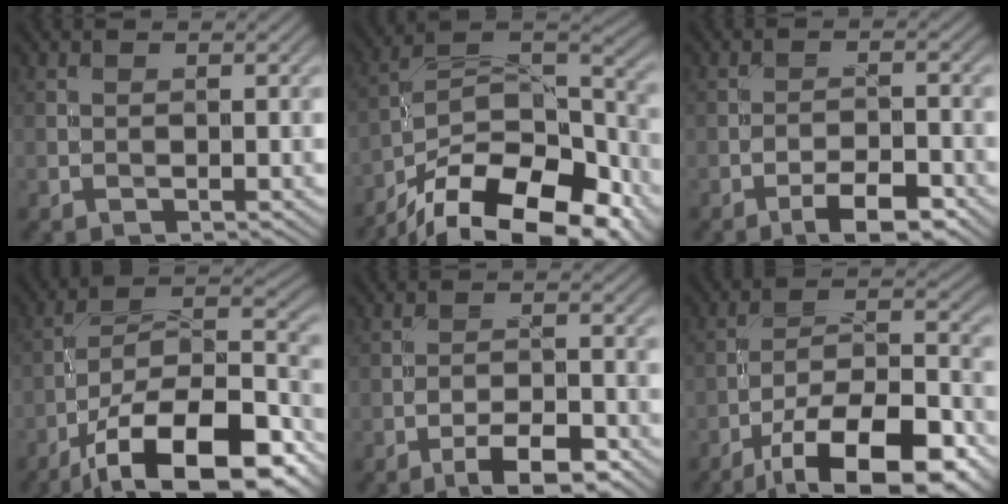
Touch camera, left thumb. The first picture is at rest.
{"total": 18.6, "force": [-13.0, 7.7, 10.8], "torque": [-0.184, -0.030, -0.193]}
{"total": 5.3, "force": [-3.5, 1.6, 3.7], "torque": [-0.059, 0.009, -0.057]}
{"total": 17.8, "force": [-11.2, 6.8, 12.1], "torque": [-0.192, -0.012, -0.188]}
{"total": 5.9, "force": [-3.9, 1.8, 4.1], "torque": [-0.065, 0.007, -0.063]}
{"total": 16.1, "force": [-10.2, 5.4, 11.2], "torque": [-0.180, -0.016, -0.164]}